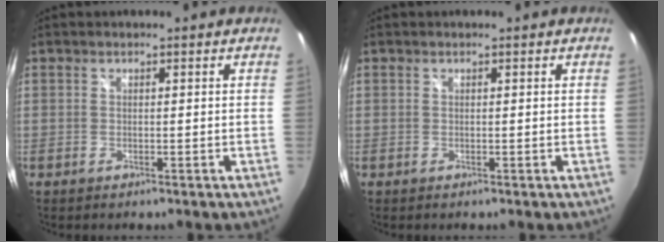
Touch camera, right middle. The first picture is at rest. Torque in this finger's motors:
{"motor_torque": [0.00, 0.00, 0.00, 0.01]}